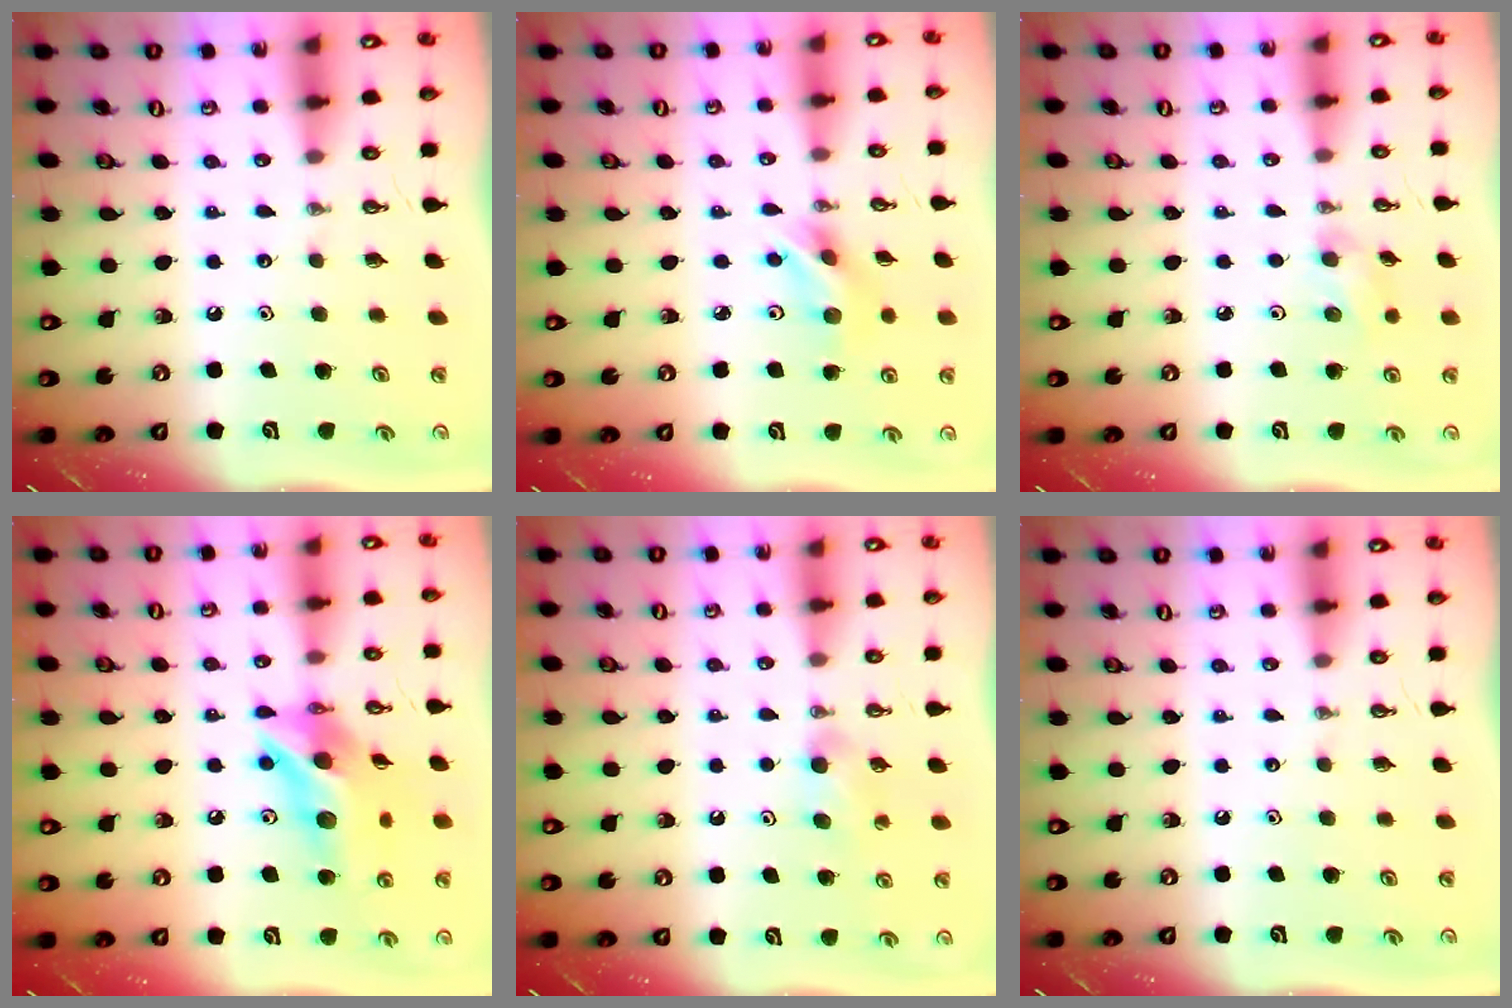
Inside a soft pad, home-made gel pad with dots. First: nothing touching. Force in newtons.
{"total": 8.0, "press": 6.5, "slide": 4.5}
{"total": 5.6, "press": 4.6, "slide": 3.3}
{"total": 14.1, "press": 14.0, "slide": 1.2}
{"total": 4.2, "press": 3.9, "slide": 1.5}
{"total": 0.0}